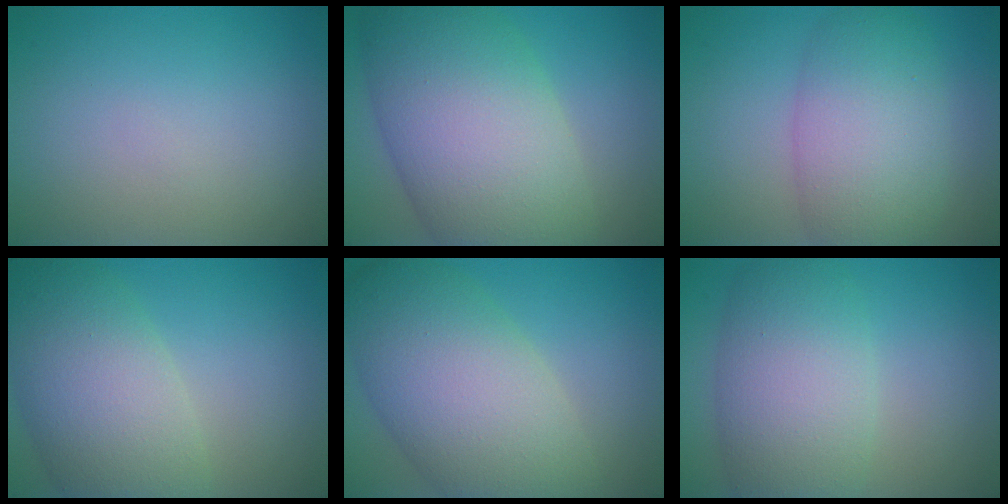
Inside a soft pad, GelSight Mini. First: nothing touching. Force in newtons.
{"total": 13.8, "press": 13.8, "slide": 0.7}
{"total": 7.3, "press": 7.3, "slide": 0.3}
{"total": 8.9, "press": 8.9, "slide": 0.3}
{"total": 11.1, "press": 11.1, "slide": 0.7}
{"total": 7.8, "press": 7.8, "slide": 0.5}